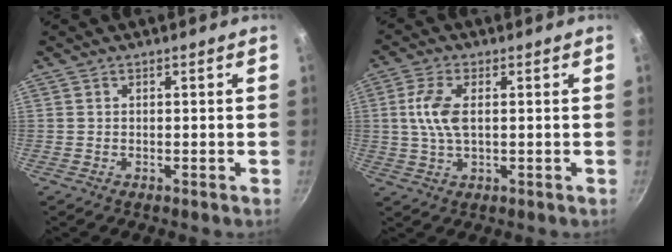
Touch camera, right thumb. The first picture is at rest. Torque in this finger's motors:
{"motor_torque": [0.51, 1.78, 0.84, 0.36, 0.32]}